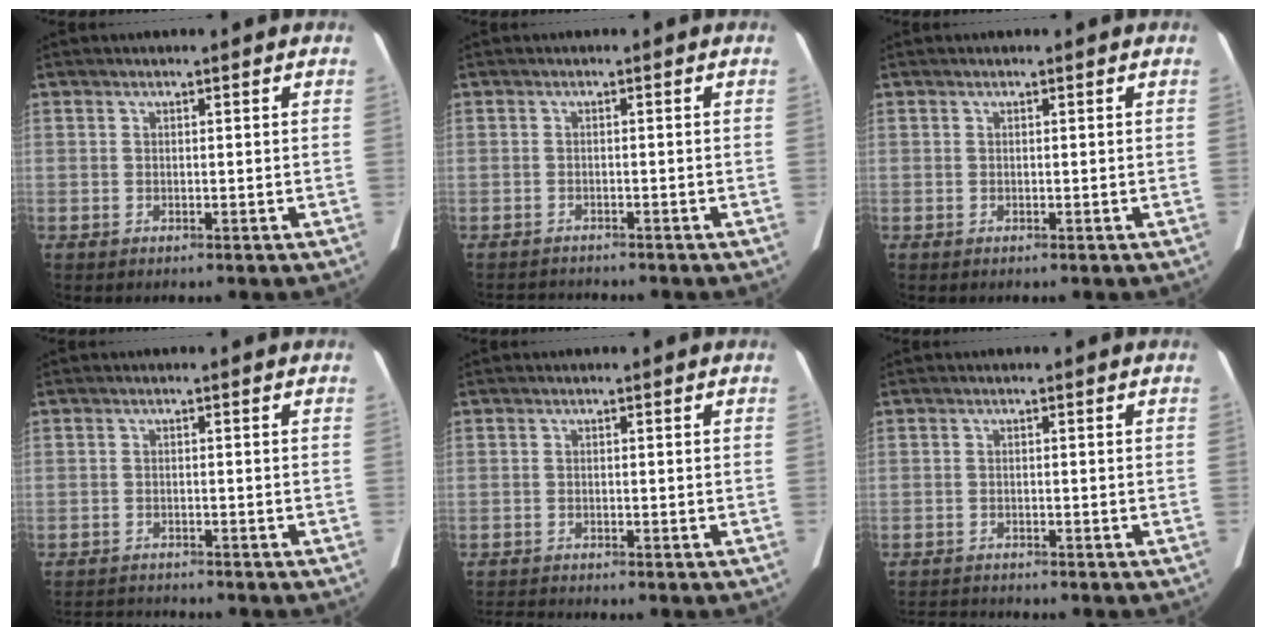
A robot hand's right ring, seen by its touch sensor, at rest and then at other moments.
{"total": 4.0, "force": [-3.9, 0.4, 0.8], "torque": [-0.012, -0.009, -0.057]}
{"total": 0.0}
{"total": 5.1, "force": [-5.0, 0.3, 1.0], "torque": [-0.017, -0.011, -0.075]}
{"total": 1.8, "force": [-1.7, -0.5, 0.1], "torque": [-0.009, -0.013, -0.032]}
{"total": 3.2, "force": [-3.2, 0.0, 0.5], "torque": [-0.010, -0.014, -0.050]}